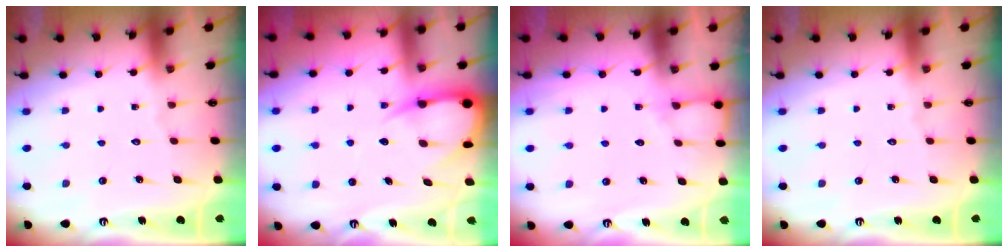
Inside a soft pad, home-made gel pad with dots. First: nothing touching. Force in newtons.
{"total": 8.1, "press": 8.0, "slide": 0.9}
{"total": 4.8, "press": 4.8, "slide": 0.4}
{"total": 0.0}